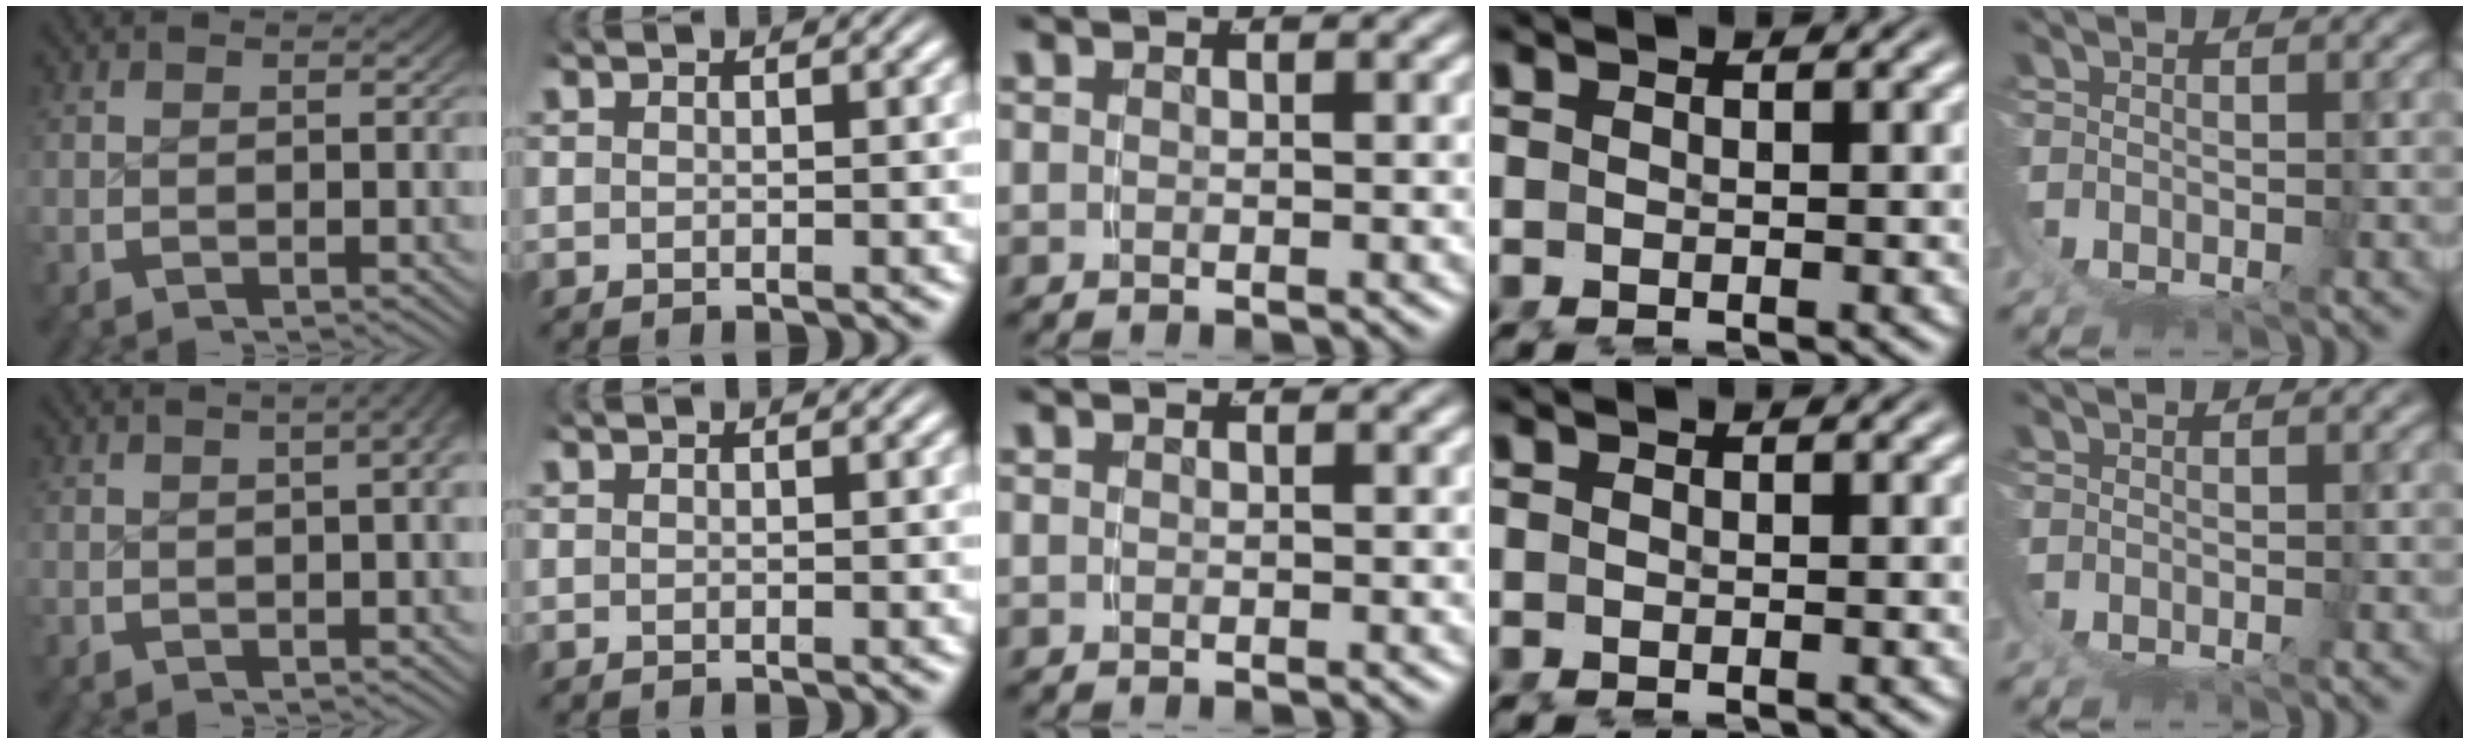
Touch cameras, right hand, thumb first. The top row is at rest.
{"thumb": {"total": 7.5, "force": [2.2, 3.5, 6.2], "torque": [-0.050, 0.043, 0.012]}}